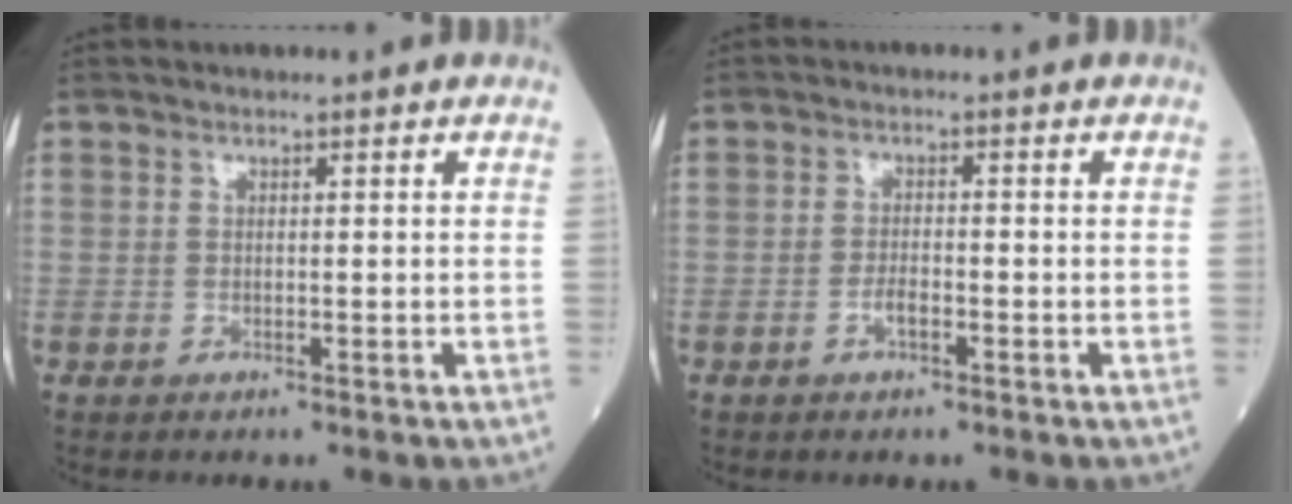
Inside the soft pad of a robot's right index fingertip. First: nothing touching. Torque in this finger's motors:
{"motor_torque": [-0.04, 0.02, 0.01, 0.04]}